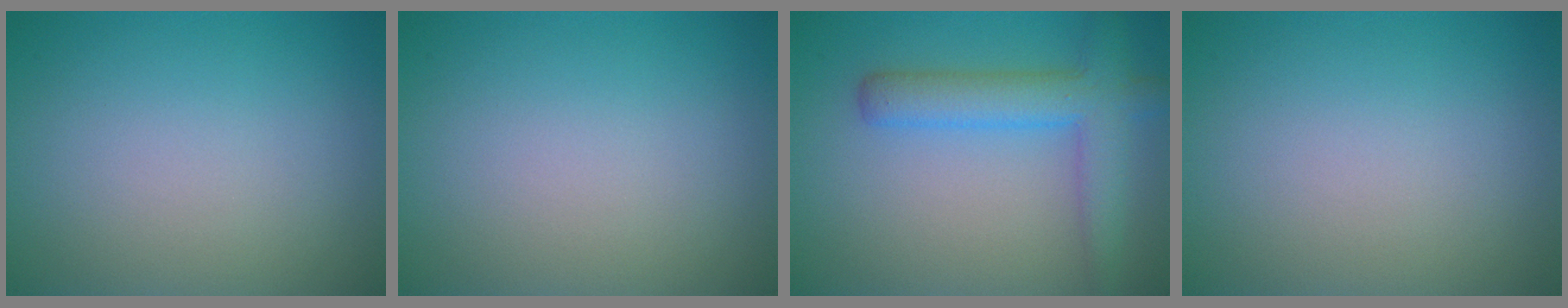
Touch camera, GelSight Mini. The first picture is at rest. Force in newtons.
{"total": 0.0}
{"total": 5.0, "press": 5.0, "slide": 0.2}
{"total": 0.0}